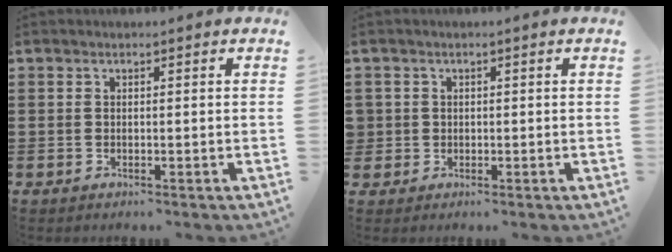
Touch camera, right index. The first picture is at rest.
{"total": 1.6, "force": [0.0, 1.6, 0.1], "torque": [-0.009, 0.007, -0.003]}